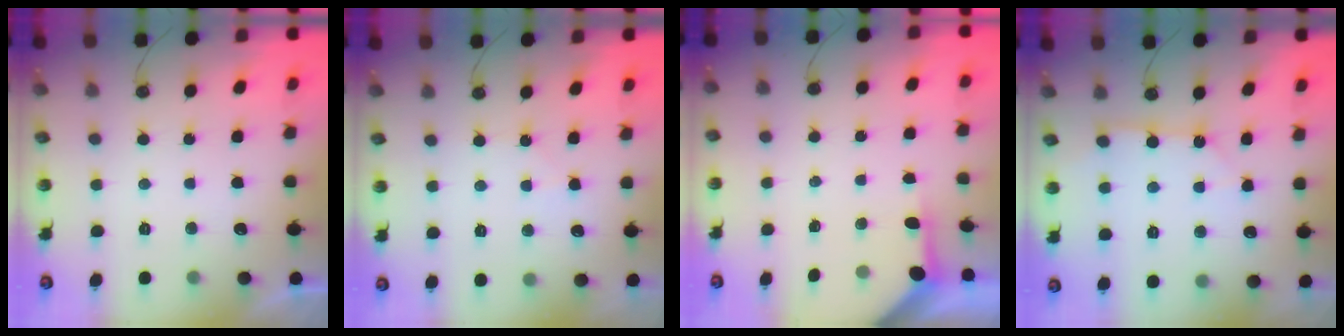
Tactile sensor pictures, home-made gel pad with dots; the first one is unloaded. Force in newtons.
{"total": 3.8, "press": 3.8, "slide": 0.4}
{"total": 3.4, "press": 3.3, "slide": 0.3}
{"total": 4.1, "press": 4.1, "slide": 0.3}